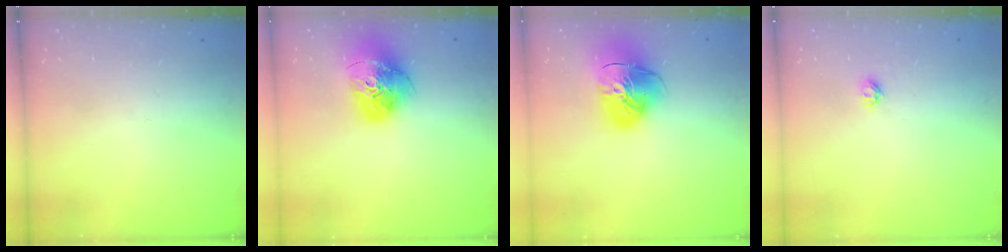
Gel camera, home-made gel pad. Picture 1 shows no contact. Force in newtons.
{"total": 18.4, "press": 18.3, "slide": 2.1}
{"total": 16.7, "press": 16.5, "slide": 2.0}
{"total": 3.8, "press": 3.8, "slide": 0.5}